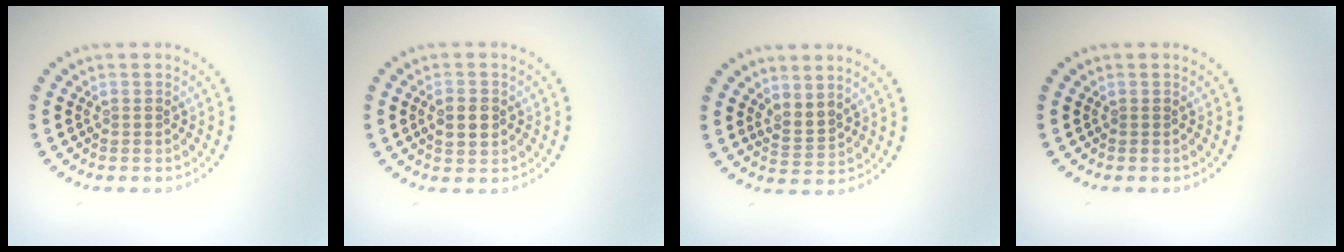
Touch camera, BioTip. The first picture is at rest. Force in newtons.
{"total": 2.2, "press": 2.2, "slide": 0.0}
{"total": 2.0, "press": 1.5, "slide": 1.3}
{"total": 0.0}